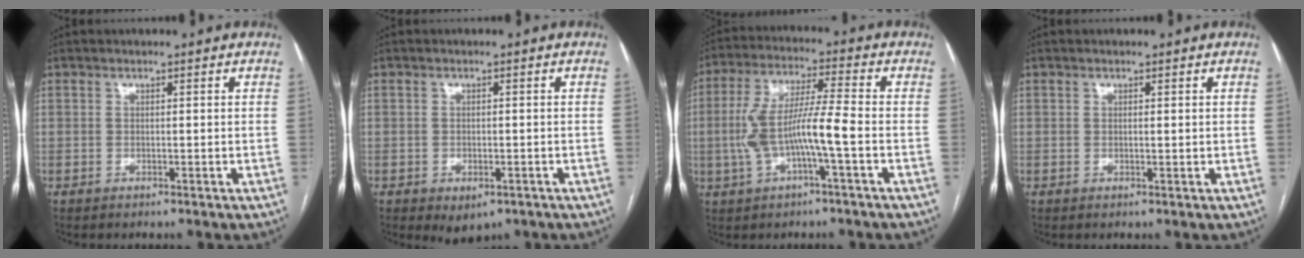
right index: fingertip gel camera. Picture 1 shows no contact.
{"total": 3.4, "force": [-1.9, 2.1, 1.9], "torque": [-0.018, -0.001, -0.013]}
{"total": 10.2, "force": [-2.1, 0.9, 10.0], "torque": [-0.208, 0.021, -0.041]}
{"total": 0.5, "force": [0.2, 0.1, 0.5], "torque": [-0.010, -0.001, 0.002]}